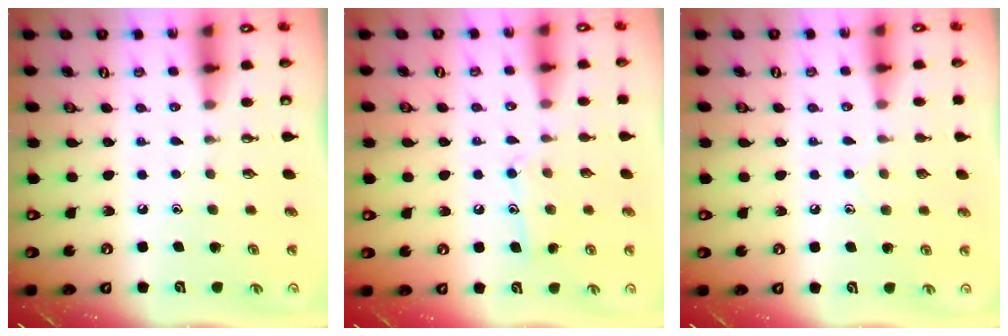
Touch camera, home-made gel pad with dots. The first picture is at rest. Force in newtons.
{"total": 9.3, "press": 9.2, "slide": 0.6}
{"total": 7.9, "press": 7.9, "slide": 0.8}